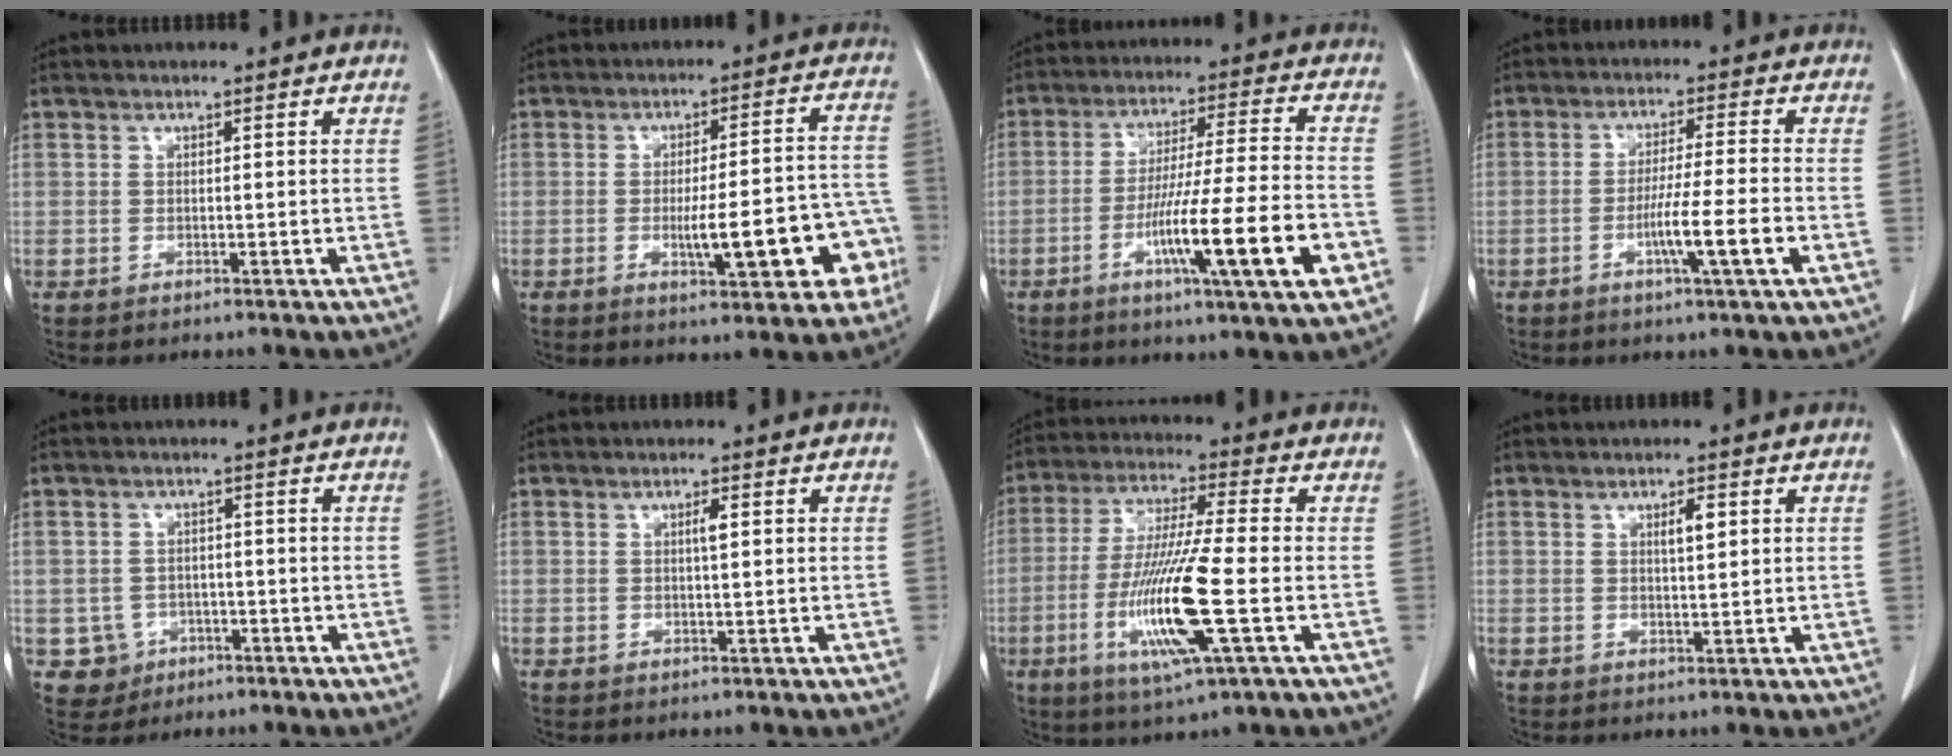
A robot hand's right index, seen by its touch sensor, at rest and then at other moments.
{"total": 13.1, "force": [-4.1, 2.8, 12.2], "torque": [-0.153, 0.025, -0.048]}
{"total": 16.4, "force": [-6.0, -0.1, 15.2], "torque": [-0.250, -0.015, -0.097]}
{"total": 7.8, "force": [-2.7, -0.8, 7.2], "torque": [-0.121, -0.014, -0.049]}
{"total": 4.0, "force": [-1.3, 3.8, 0.0], "torque": [0.007, 0.012, -0.014]}
{"total": 1.3, "force": [0.3, 0.1, 1.3], "torque": [-0.025, 0.001, 0.006]}
{"total": 14.4, "force": [-3.9, 0.2, 13.9], "torque": [-0.285, -0.021, -0.075]}
{"total": 2.4, "force": [0.9, 0.4, 2.2], "torque": [-0.038, -0.002, 0.015]}